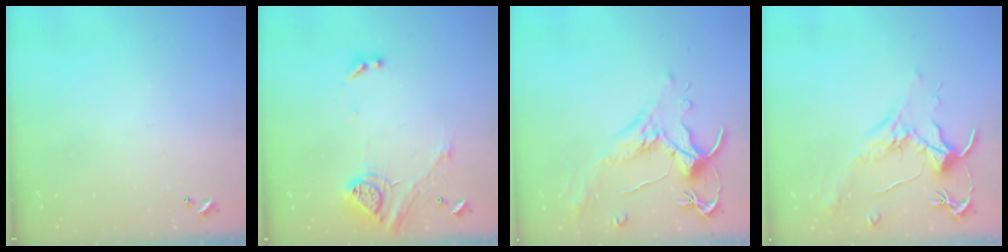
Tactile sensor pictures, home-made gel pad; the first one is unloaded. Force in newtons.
{"total": 15.6, "press": 15.6, "slide": 1.1}
{"total": 1.6, "press": 1.1, "slide": 1.2}
{"total": 1.8, "press": 1.7, "slide": 0.6}